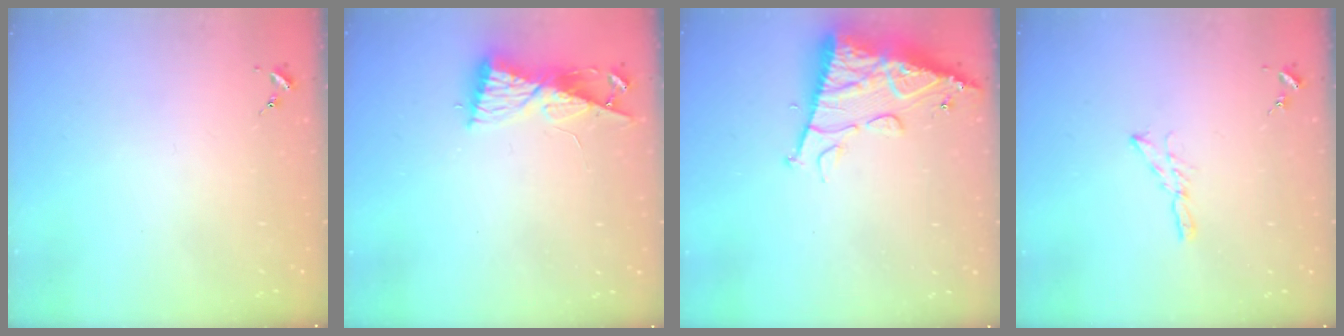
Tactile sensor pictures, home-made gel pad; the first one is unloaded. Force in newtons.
{"total": 8.5, "press": 8.5, "slide": 0.8}
{"total": 14.9, "press": 14.8, "slide": 1.5}
{"total": 4.8, "press": 4.8, "slide": 0.5}